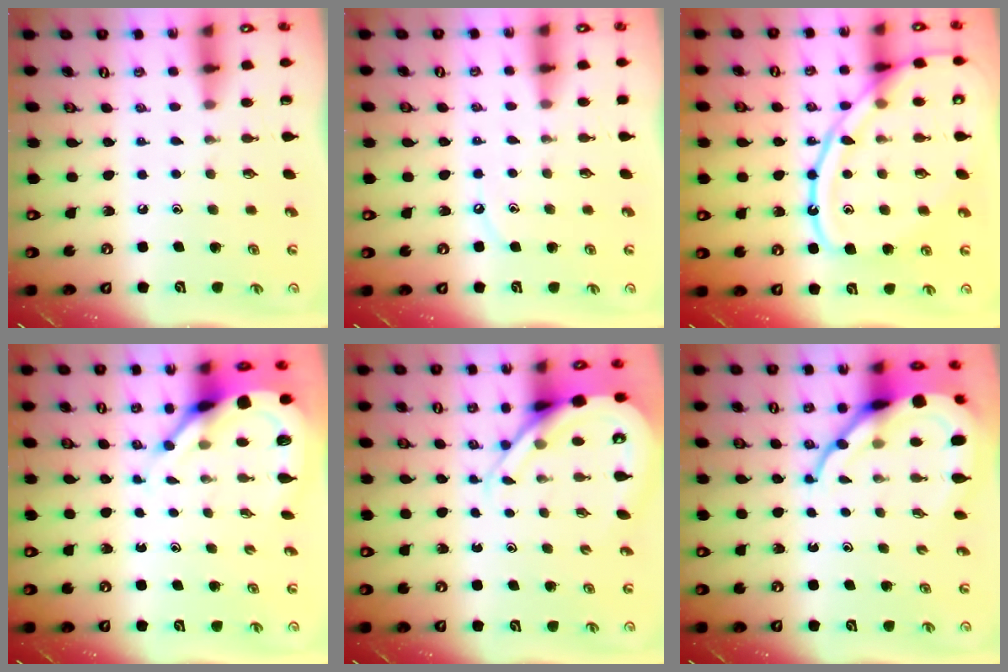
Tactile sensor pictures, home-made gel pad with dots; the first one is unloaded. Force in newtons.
{"total": 3.6, "press": 3.5, "slide": 0.5}
{"total": 18.0, "press": 17.9, "slide": 1.7}
{"total": 8.1, "press": 8.0, "slide": 0.9}
{"total": 9.1, "press": 9.1, "slide": 0.9}
{"total": 12.9, "press": 12.8, "slide": 1.2}